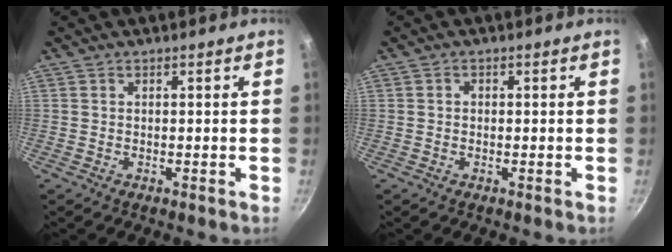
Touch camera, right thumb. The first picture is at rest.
{"total": 1.0, "force": [0.0, 0.9, 0.5], "torque": [-0.007, 0.005, -0.001]}